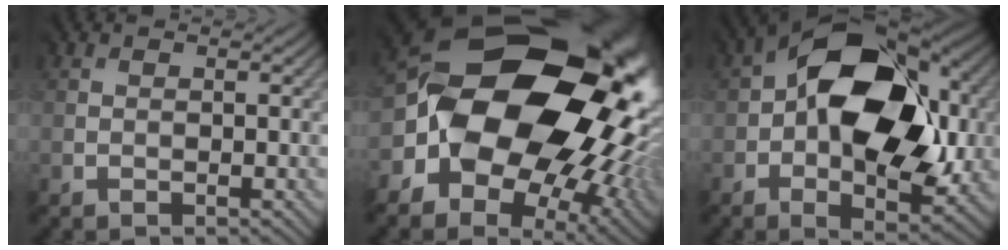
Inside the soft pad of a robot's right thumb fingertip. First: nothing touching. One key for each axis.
{"total": 20.4, "fx": 0.1, "fy": 15.6, "fz": 13.1, "tx": -0.250, "ty": -0.041, "tz": 0.014}
{"total": 17.3, "fx": 2.1, "fy": 11.0, "fz": 13.2, "tx": -0.230, "ty": -0.012, "tz": 0.035}